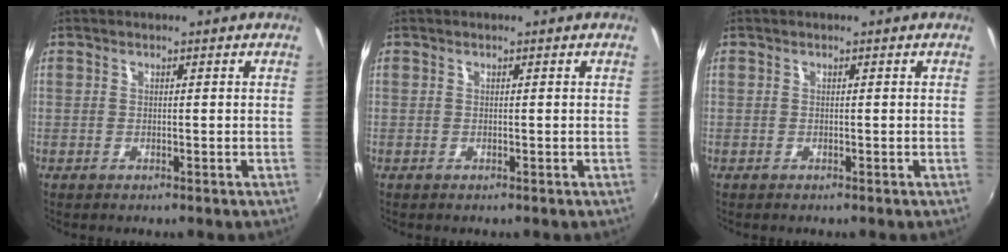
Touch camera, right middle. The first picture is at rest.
{"total": 0.0}
{"total": 0.0}